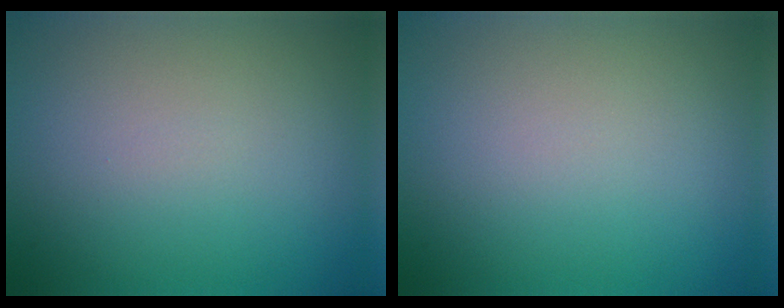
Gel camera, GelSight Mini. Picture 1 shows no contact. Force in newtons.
{"total": 0.0}